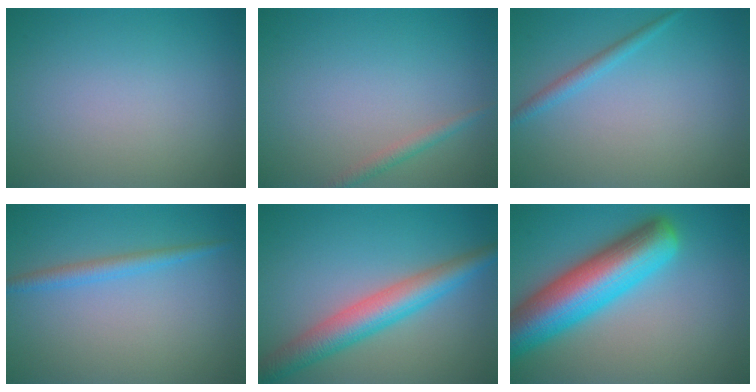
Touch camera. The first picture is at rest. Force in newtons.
{"total": 1.2, "press": 1.2, "slide": 0.0}
{"total": 1.5, "press": 1.5, "slide": 0.1}
{"total": 1.9, "press": 1.9, "slide": 0.1}
{"total": 5.5, "press": 5.5, "slide": 0.1}
{"total": 10.1, "press": 10.1, "slide": 0.4}